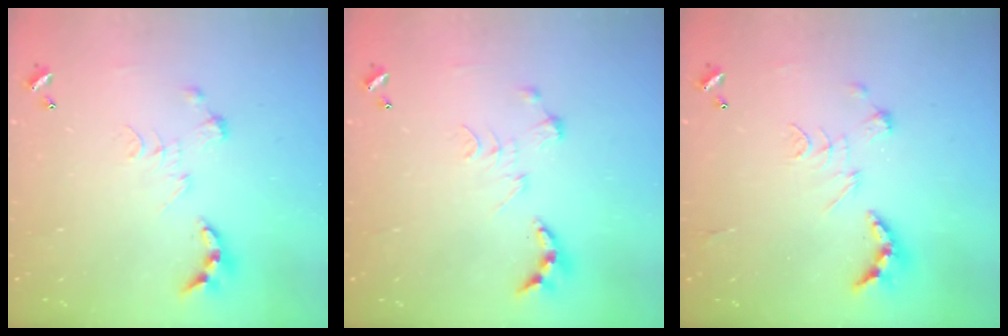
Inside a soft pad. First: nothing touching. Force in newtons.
{"total": 0.0}
{"total": 2.5, "press": 2.0, "slide": 1.5}